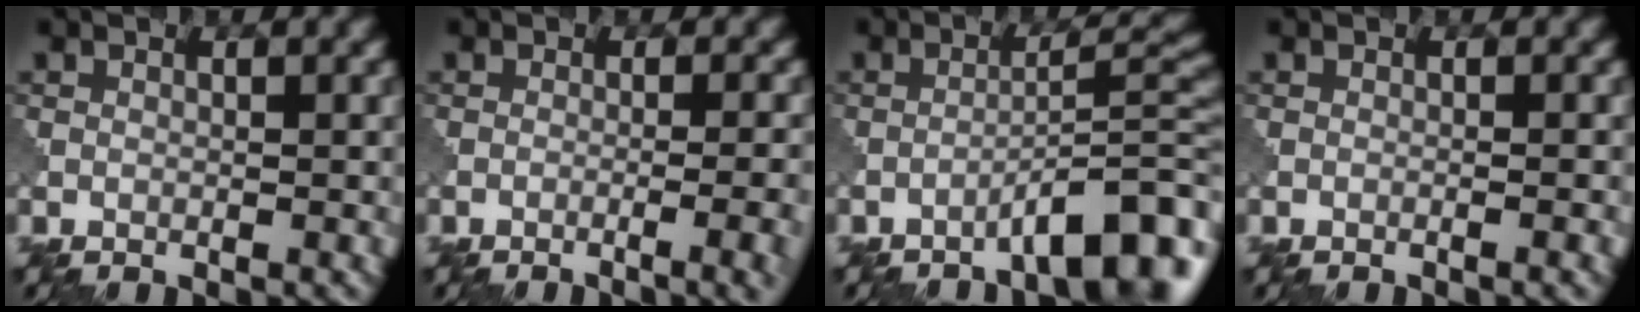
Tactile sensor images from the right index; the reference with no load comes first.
{"total": 6.0, "force": [-2.8, 2.1, 4.9], "torque": [-0.044, 0.011, -0.031]}
{"total": 6.8, "force": [-4.5, 1.2, 4.9], "torque": [-0.062, 0.023, -0.068]}
{"total": 1.4, "force": [-0.5, 0.4, 1.2], "torque": [-0.012, 0.002, -0.016]}